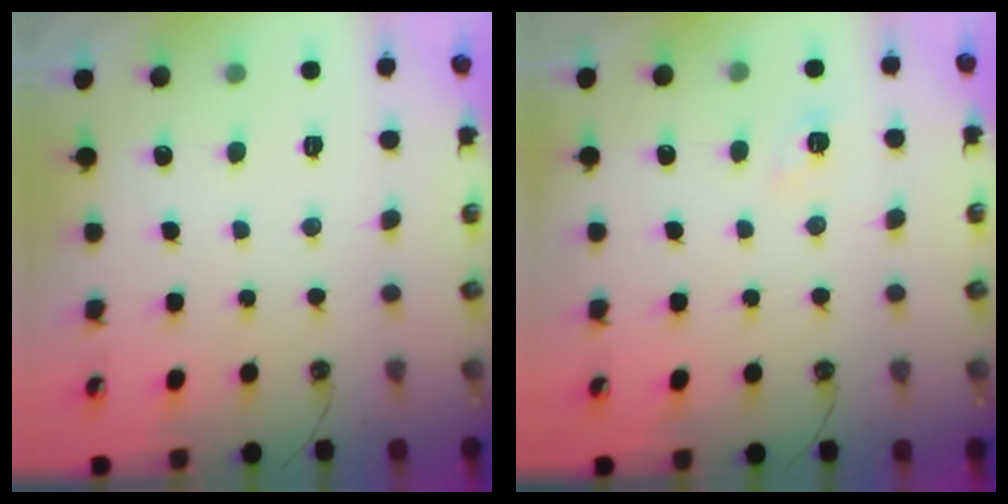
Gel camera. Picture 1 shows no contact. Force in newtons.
{"total": 3.6, "press": 3.6, "slide": 0.4}